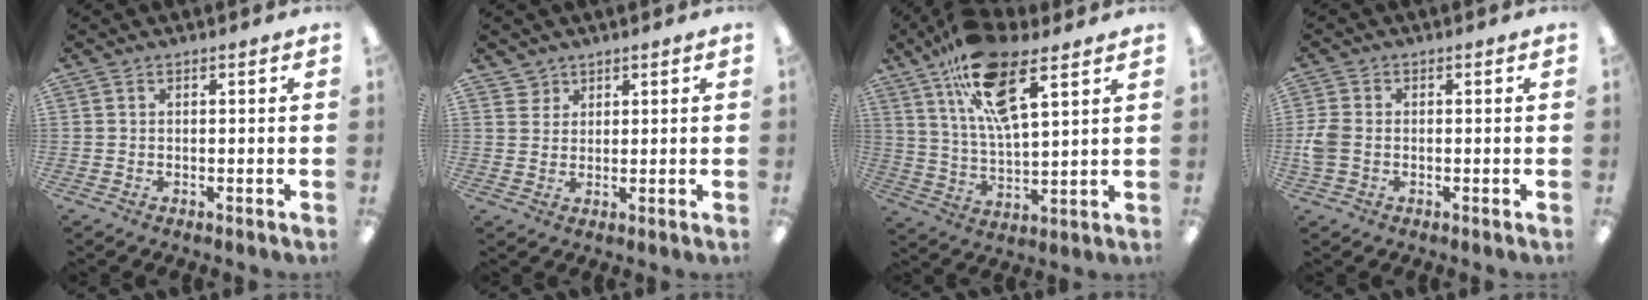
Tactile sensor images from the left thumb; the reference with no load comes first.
{"total": 3.2, "force": [2.3, 2.3, -0.1], "torque": [0.000, -0.005, 0.043]}
{"total": 16.3, "force": [10.3, 5.6, 11.3], "torque": [-0.207, -0.035, 0.177]}
{"total": 4.6, "force": [-0.6, 3.2, 3.2], "torque": [-0.075, 0.001, -0.014]}